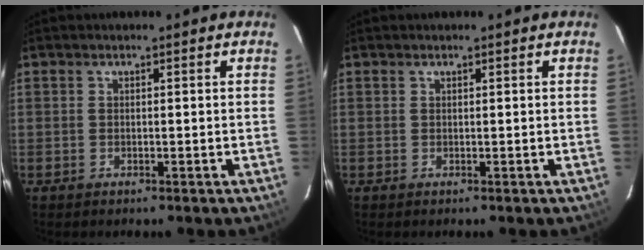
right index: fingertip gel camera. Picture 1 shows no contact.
{"total": 0.0}